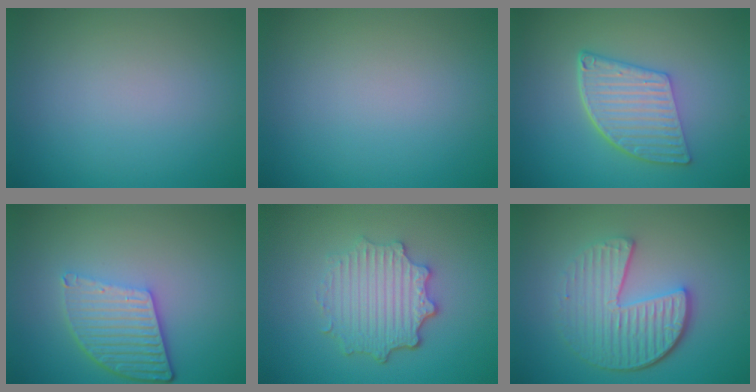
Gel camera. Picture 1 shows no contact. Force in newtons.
{"total": 0.0}
{"total": 5.9, "press": 4.3, "slide": 4.0}
{"total": 5.2, "press": 3.8, "slide": 3.6}
{"total": 4.9, "press": 3.7, "slide": 3.2}
{"total": 5.6, "press": 4.2, "slide": 3.8}